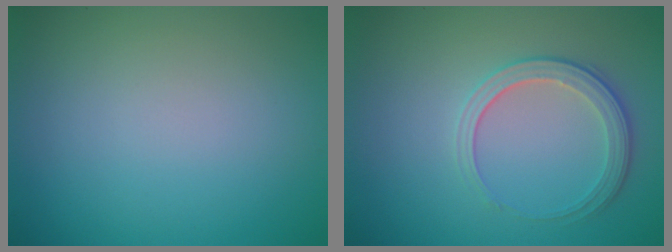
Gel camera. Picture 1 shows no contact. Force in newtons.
{"total": 2.7, "press": 2.5, "slide": 1.2}